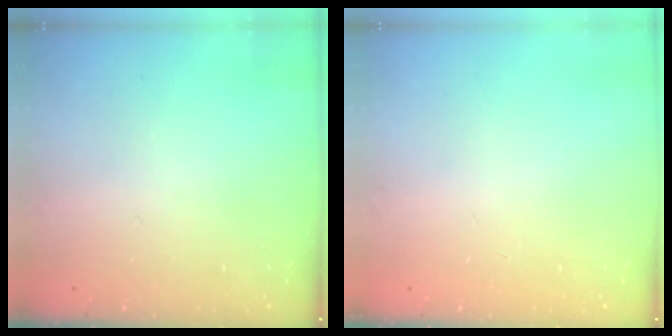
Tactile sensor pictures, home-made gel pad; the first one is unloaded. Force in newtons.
{"total": 0.0}